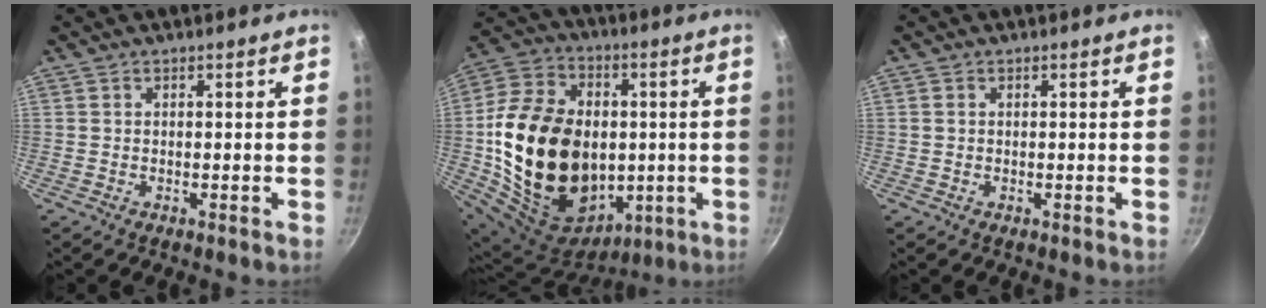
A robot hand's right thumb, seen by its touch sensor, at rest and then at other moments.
{"total": 29.2, "force": [-0.7, 20.8, 20.5], "torque": [-0.361, 0.010, 0.002]}
{"total": 0.5, "force": [0.1, 0.5, 0.3], "torque": [-0.005, 0.003, 0.000]}